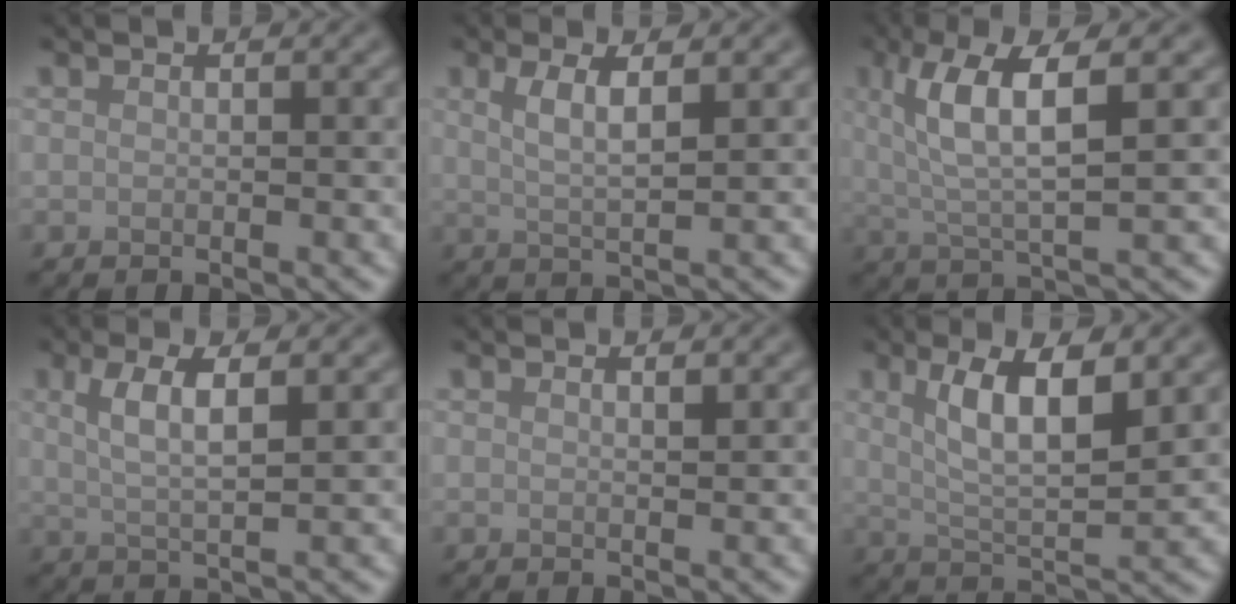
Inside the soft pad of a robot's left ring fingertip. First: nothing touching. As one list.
[{"total": 3.2, "force": [1.2, 0.8, 2.9], "torque": [-0.053, -0.002, 0.023]}, {"total": 6.9, "force": [2.3, 1.7, 6.2], "torque": [-0.120, 0.007, 0.042]}, {"total": 4.1, "force": [1.4, 1.0, 3.8], "torque": [-0.077, -0.001, 0.026]}, {"total": 0.8, "force": [0.5, 0.2, 0.5], "torque": [-0.007, -0.001, 0.008]}, {"total": 6.6, "force": [2.2, 2.0, 5.8], "torque": [-0.105, -0.003, 0.040]}]